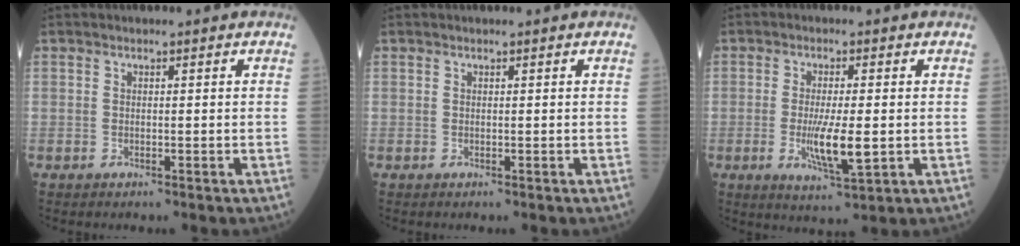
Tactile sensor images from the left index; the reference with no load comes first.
{"total": 0.0}
{"total": 6.8, "force": [-1.1, 1.1, 6.6], "torque": [-0.128, -0.015, -0.016]}